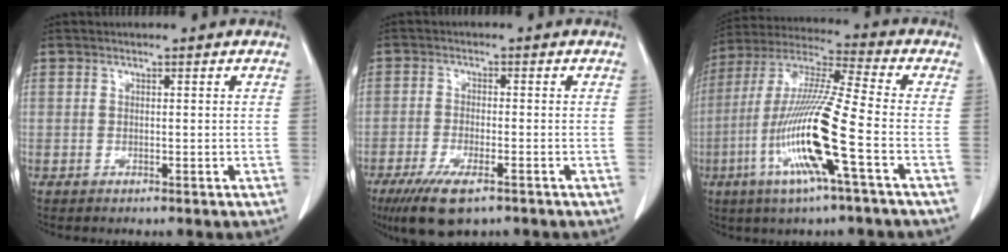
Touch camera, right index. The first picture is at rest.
{"total": 7.9, "force": [-5.1, 2.2, 5.6], "torque": [-0.103, -0.016, -0.084]}
{"total": 16.1, "force": [-5.3, -0.2, 15.2], "torque": [-0.315, -0.013, -0.110]}